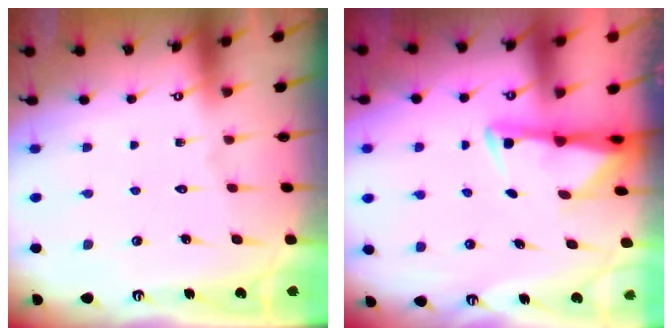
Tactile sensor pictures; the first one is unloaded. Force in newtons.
{"total": 2.9, "press": 2.8, "slide": 0.6}